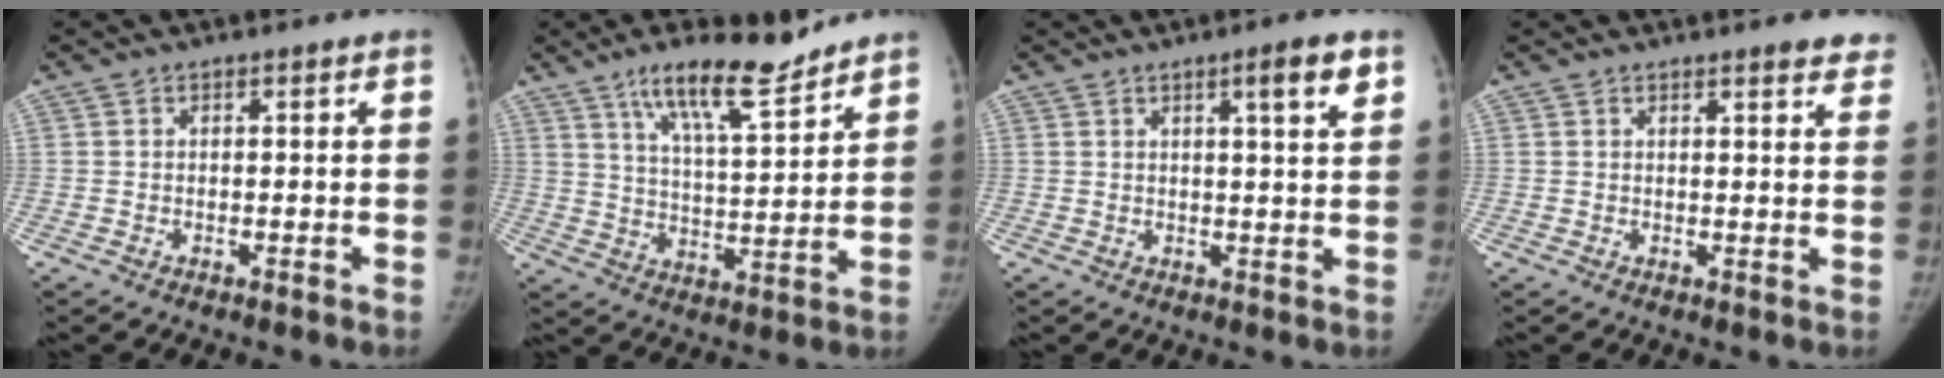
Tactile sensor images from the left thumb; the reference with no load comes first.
{"total": 13.0, "force": [9.5, 3.1, 8.2], "torque": [-0.123, -0.059, 0.167]}
{"total": 5.4, "force": [2.9, 0.9, 4.5], "torque": [-0.052, -0.013, 0.039]}
{"total": 5.2, "force": [4.2, 1.3, 2.8], "torque": [-0.004, -0.012, 0.039]}